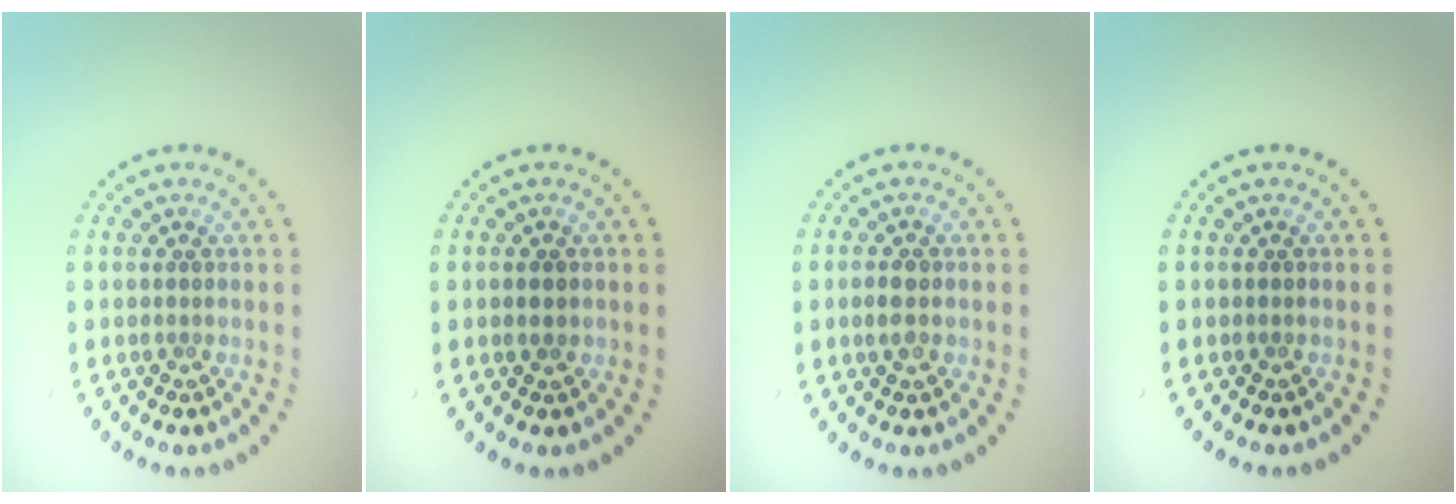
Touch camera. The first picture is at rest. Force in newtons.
{"total": 1.5, "press": 1.5, "slide": 0.0}
{"total": 1.5, "press": 1.5, "slide": 0.1}
{"total": 0.0}